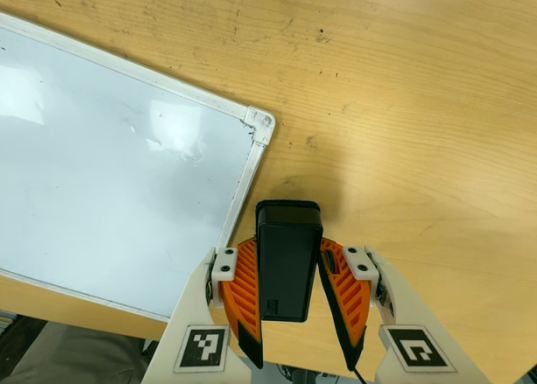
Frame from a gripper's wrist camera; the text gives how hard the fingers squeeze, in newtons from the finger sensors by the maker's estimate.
{"total": 4.4, "left": 3.1, "right": 5.7}